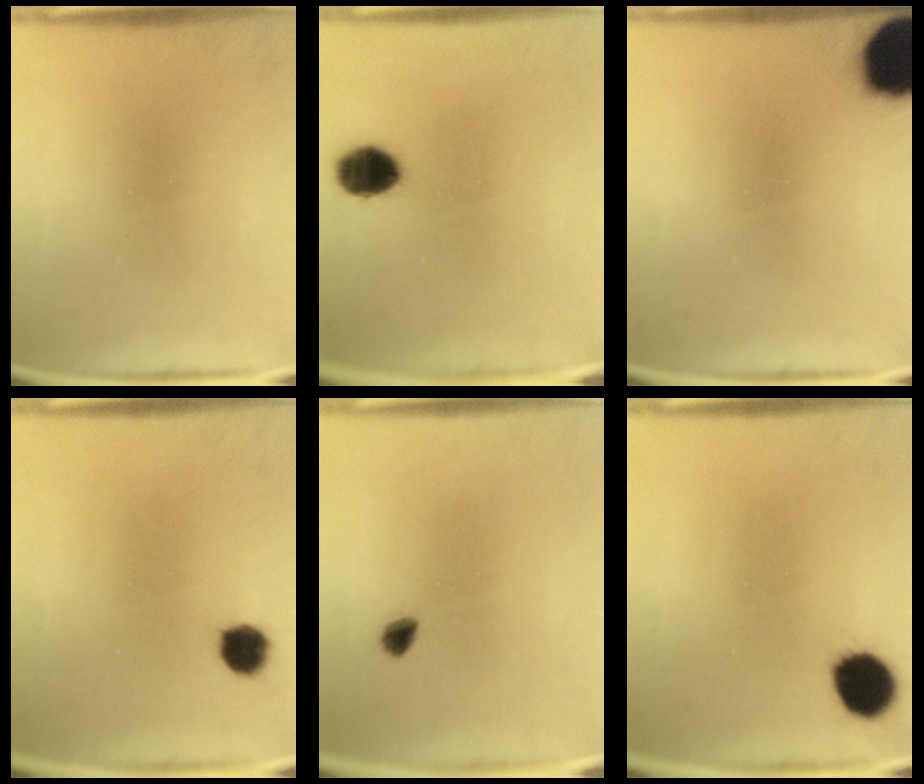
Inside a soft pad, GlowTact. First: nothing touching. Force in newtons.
{"total": 8.3}
{"total": 17.5}
{"total": 4.1}
{"total": 1.7}
{"total": 8.4}